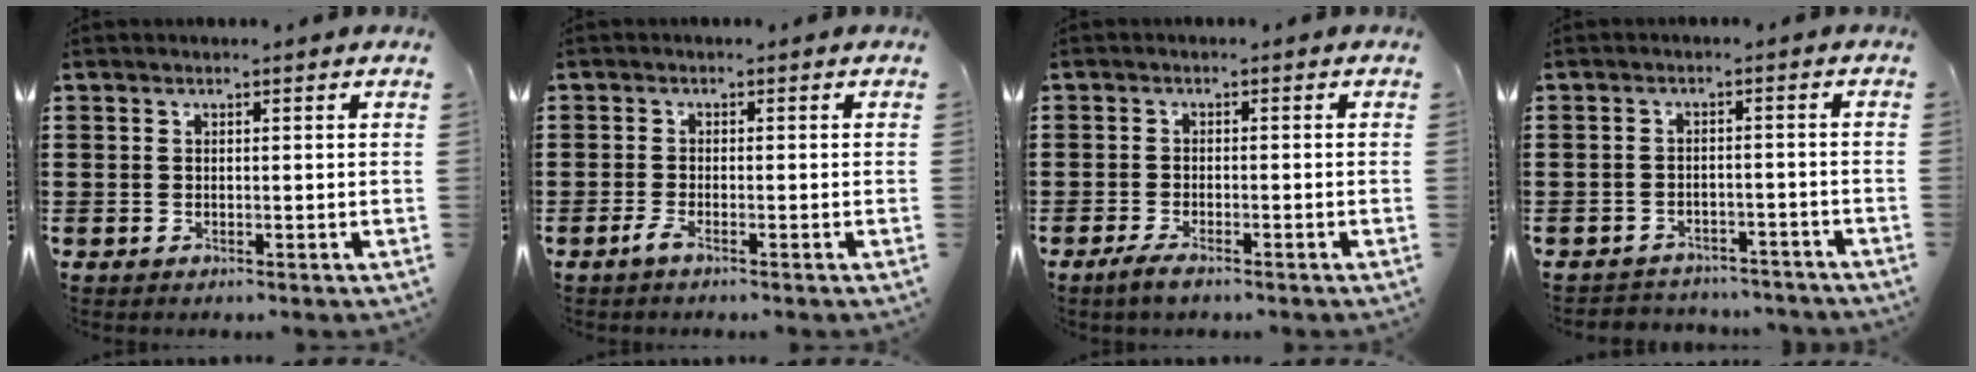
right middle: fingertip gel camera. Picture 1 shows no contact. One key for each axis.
{"total": 1.6, "fx": -1.0, "fy": 0.2, "fz": 1.3, "tx": -0.031, "ty": -0.006, "tz": -0.019}
{"total": 2.0, "fx": -1.5, "fy": 0.3, "fz": 1.4, "tx": -0.033, "ty": -0.001, "tz": -0.029}
{"total": 2.7, "fx": -2.6, "fy": 0.4, "fz": -0.3, "tx": -0.004, "ty": -0.001, "tz": -0.058}